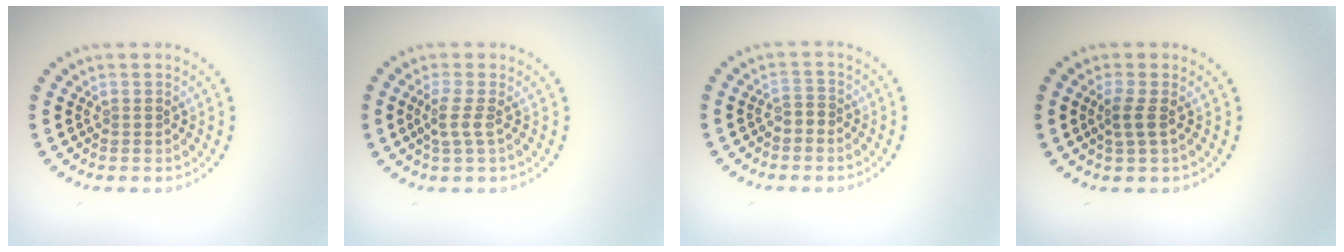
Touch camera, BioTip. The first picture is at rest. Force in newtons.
{"total": 1.7, "press": 1.3, "slide": 1.1}
{"total": 0.9, "press": 0.7, "slide": 0.6}
{"total": 1.6, "press": 1.3, "slide": 1.0}